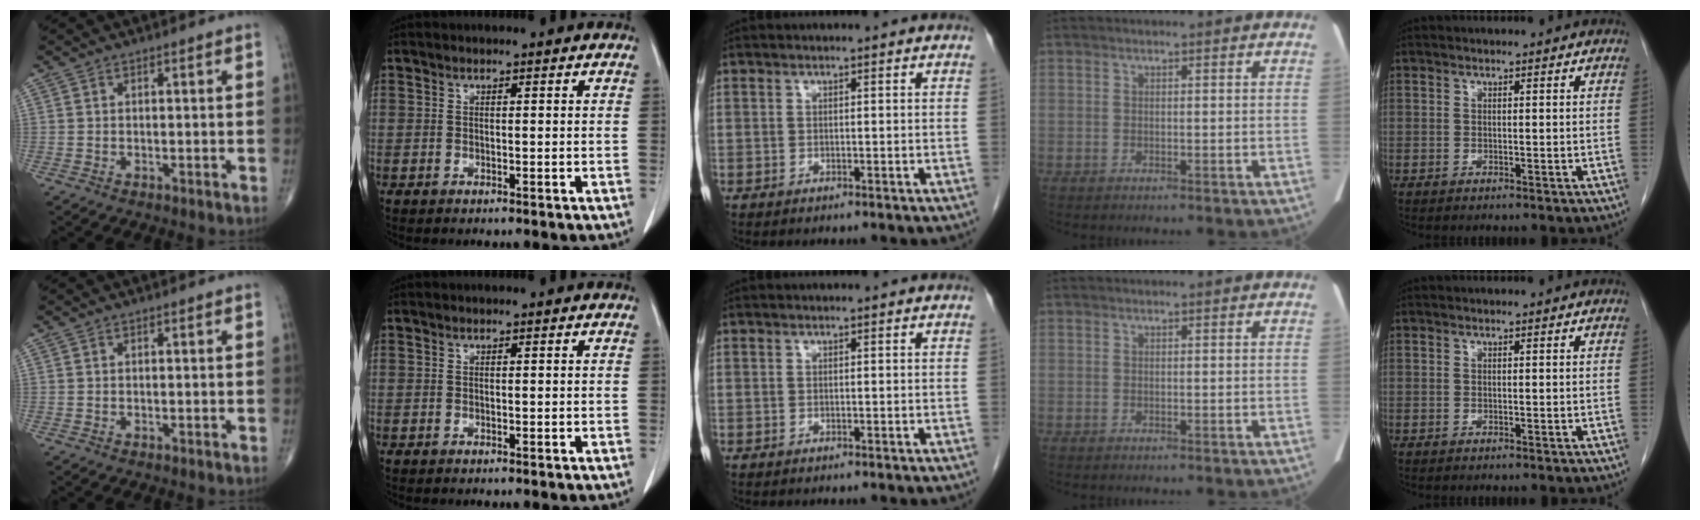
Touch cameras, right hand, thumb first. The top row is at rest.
{}